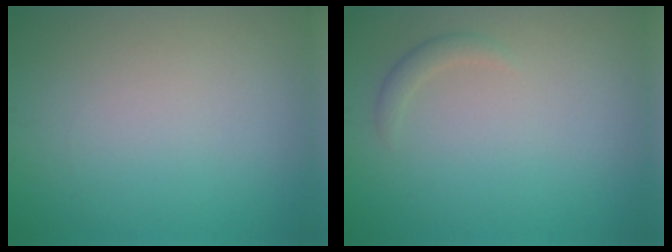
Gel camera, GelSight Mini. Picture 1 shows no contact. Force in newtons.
{"total": 1.2, "press": 1.2, "slide": 0.1}